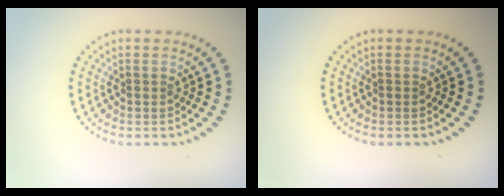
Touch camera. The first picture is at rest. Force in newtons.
{"total": 0.0}